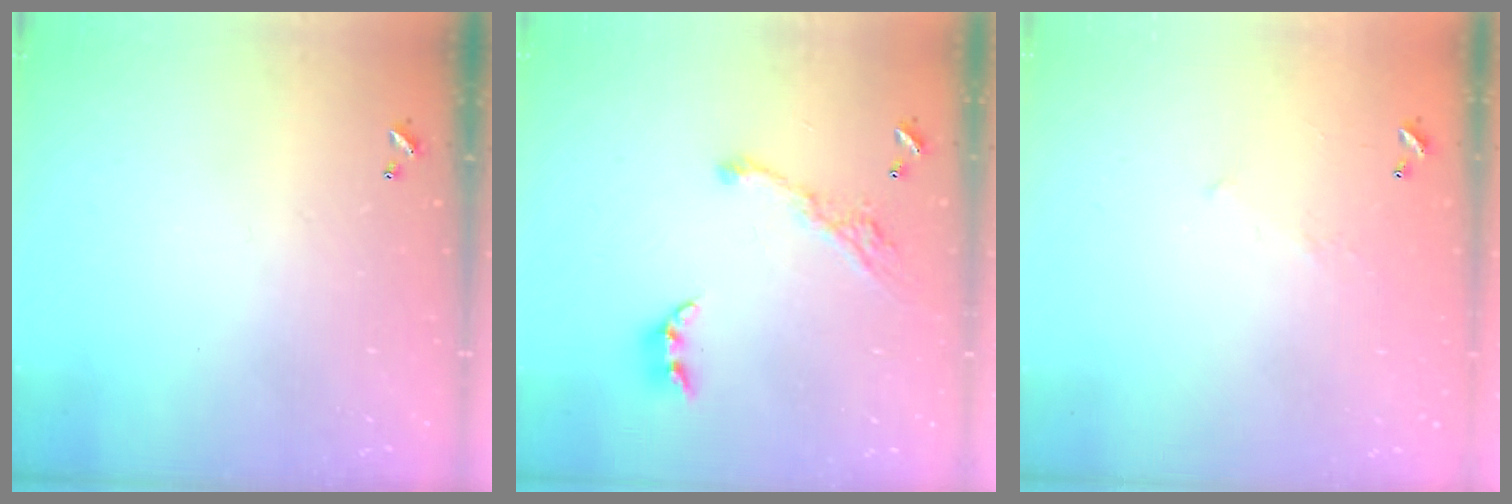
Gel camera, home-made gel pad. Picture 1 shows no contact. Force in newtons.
{"total": 10.1, "press": 10.0, "slide": 1.4}
{"total": 5.7, "press": 5.6, "slide": 0.9}